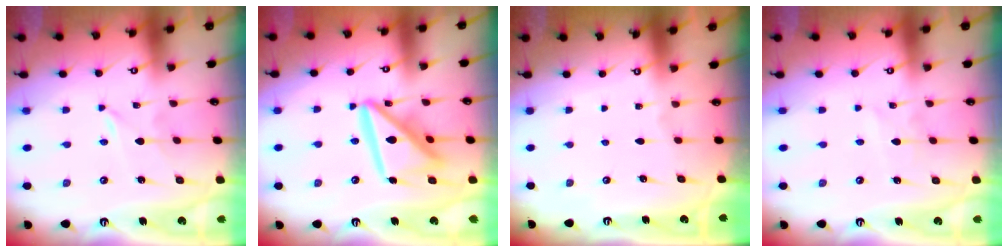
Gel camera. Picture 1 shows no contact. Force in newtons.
{"total": 16.7, "press": 16.6, "slide": 1.8}
{"total": 0.0}
{"total": 1.6, "press": 1.6, "slide": 0.1}